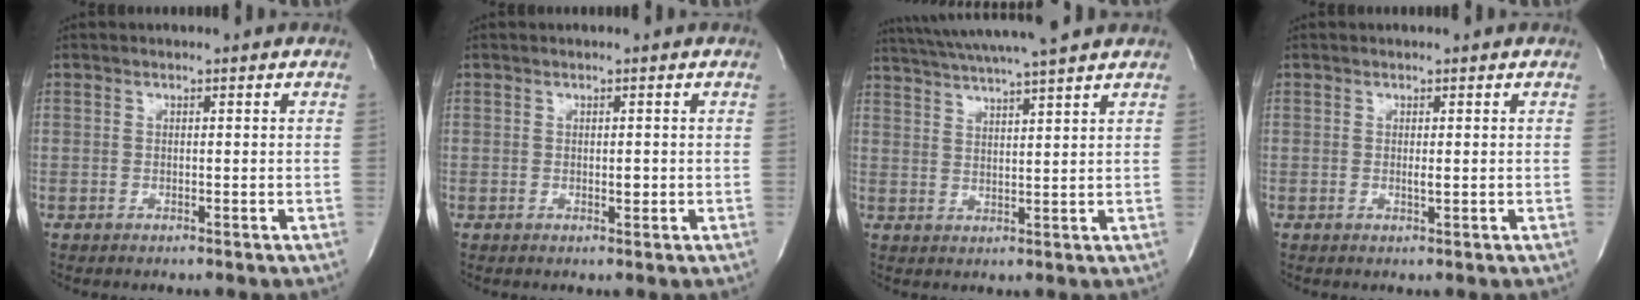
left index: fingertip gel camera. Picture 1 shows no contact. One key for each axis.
{"total": 0.8, "fx": 0.0, "fy": 0.4, "fz": 0.7, "tx": -0.012, "ty": -0.001, "tz": 0.001}
{"total": 13.3, "fx": 11.8, "fy": -0.8, "fz": 6.2, "tx": -0.116, "ty": 0.022, "tz": 0.175}
{"total": 0.8, "fx": 0.2, "fy": 0.1, "fz": 0.8, "tx": -0.020, "ty": -0.001, "tz": 0.004}